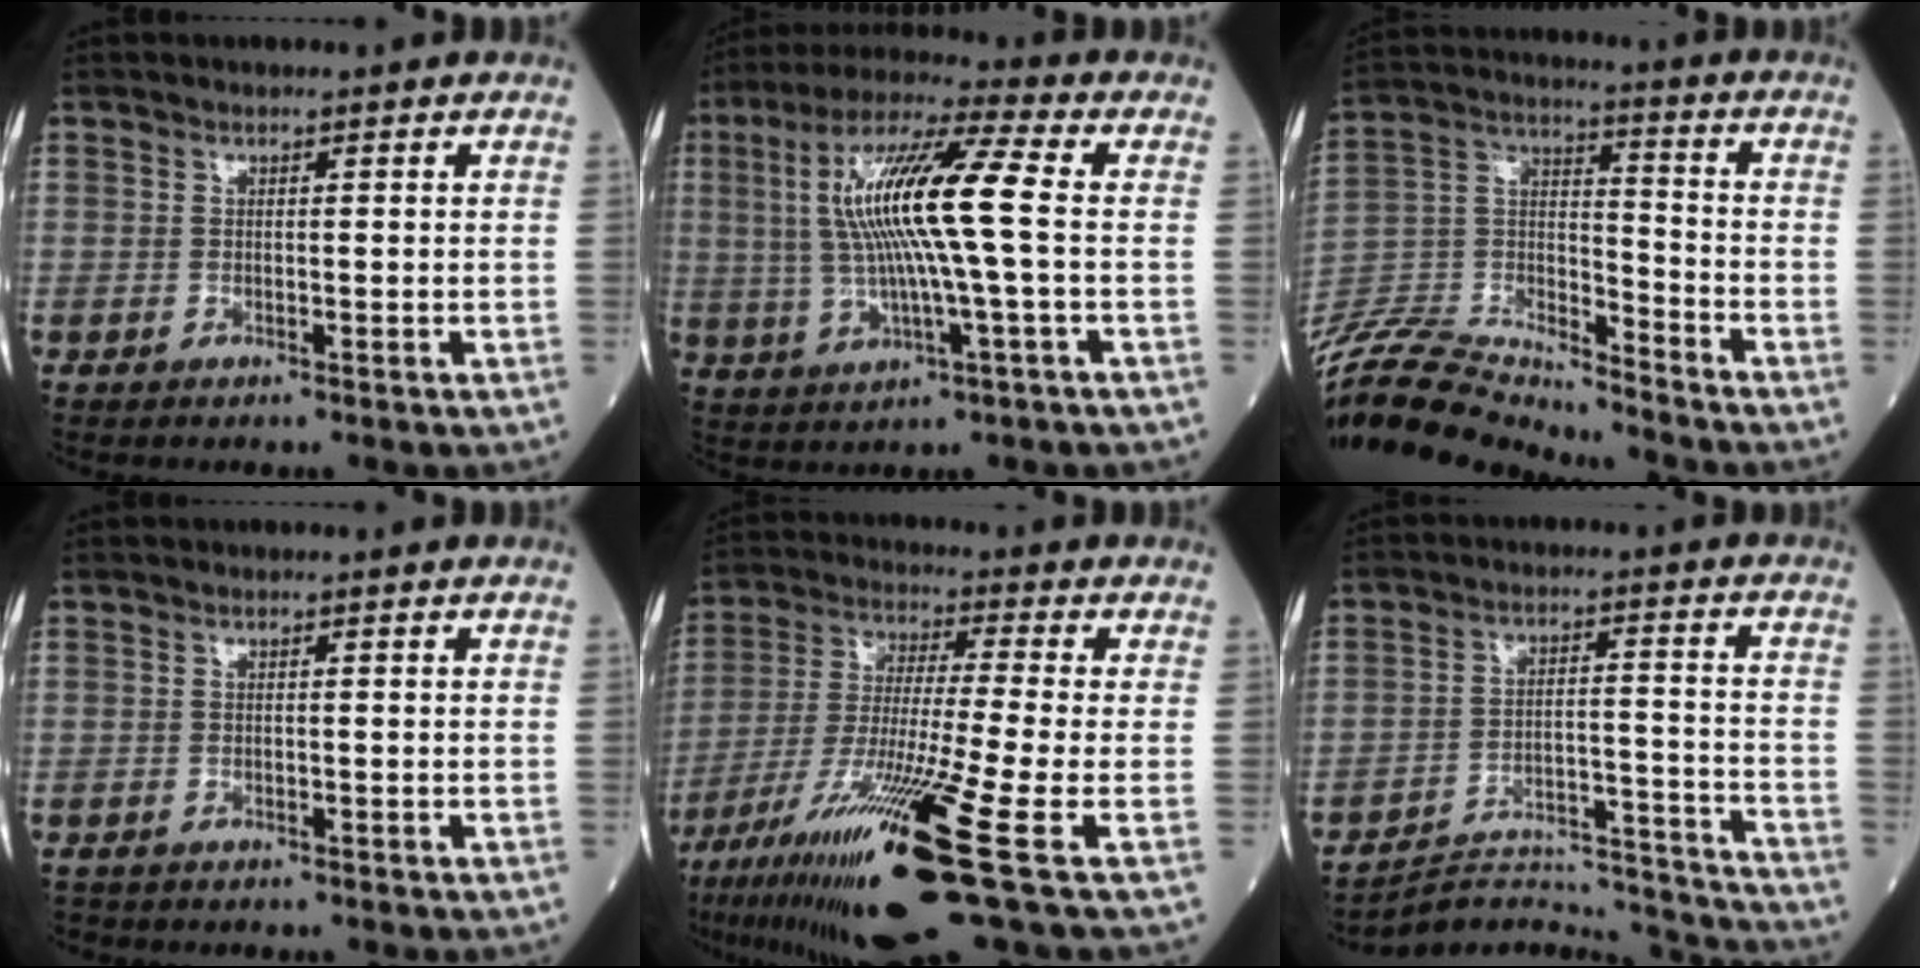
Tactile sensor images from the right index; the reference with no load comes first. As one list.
[{"total": 14.6, "force": [1.1, 0.6, 14.5], "torque": [-0.289, 0.018, 0.016]}, {"total": 21.0, "force": [-20.2, 2.1, 5.0], "torque": [-0.122, 0.015, -0.353]}, {"total": 1.7, "force": [-1.6, 0.6, 0.1], "torque": [-0.006, -0.004, -0.024]}, {"total": 19.8, "force": [-9.5, -0.3, 17.4], "torque": [-0.308, -0.052, -0.169]}, {"total": 17.0, "force": [-17.0, -0.3, 1.2], "torque": [-0.005, 0.026, -0.244]}]